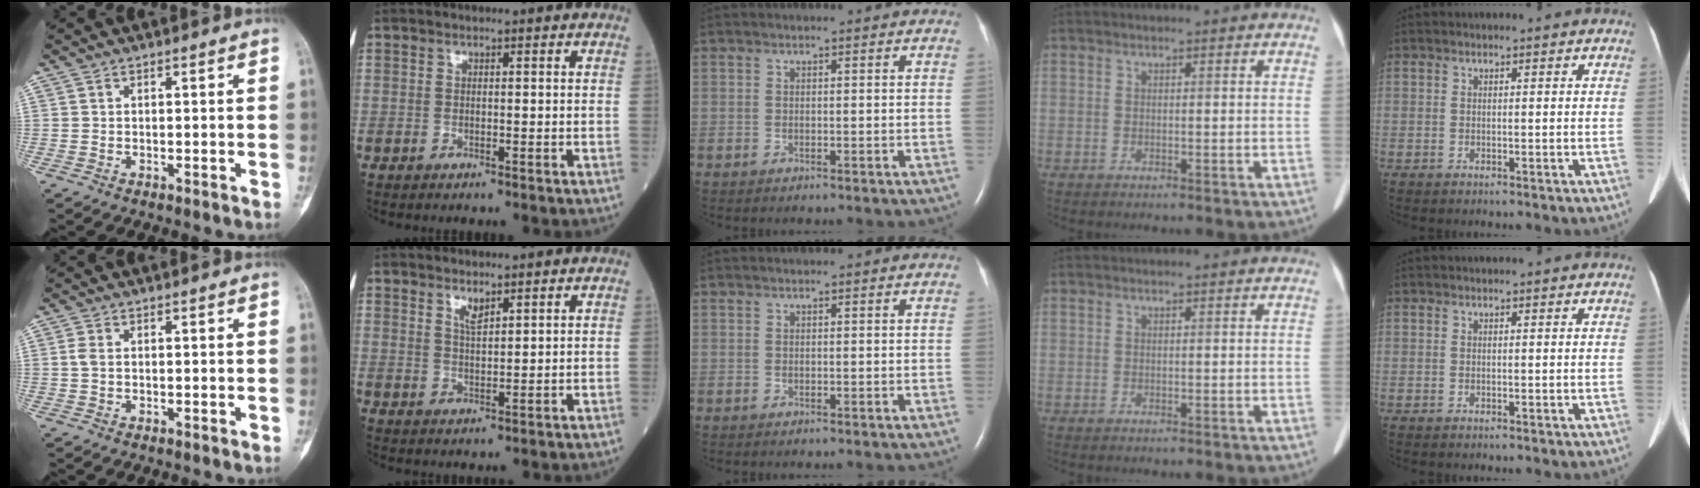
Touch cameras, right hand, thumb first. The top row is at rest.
{"thumb": {"total": 1.3, "force": [0.1, 0.8, 1.1], "torque": [-0.028, 0.000, 0.000]}, "index": {"total": 2.1, "force": [1.6, 0.5, 1.3], "torque": [-0.027, -0.005, 0.033]}}